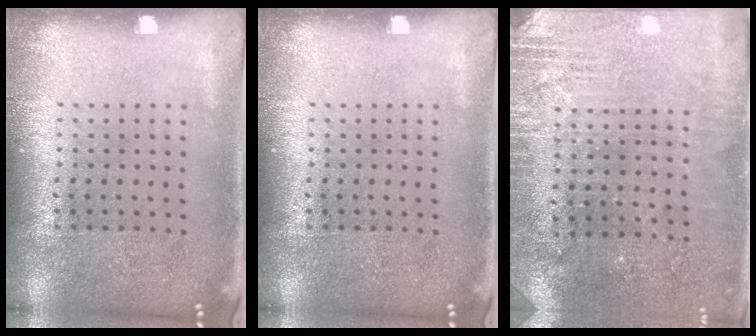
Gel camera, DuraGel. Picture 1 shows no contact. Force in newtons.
{"total": 0.0}
{"total": 2.9, "press": 2.8, "slide": 0.6}